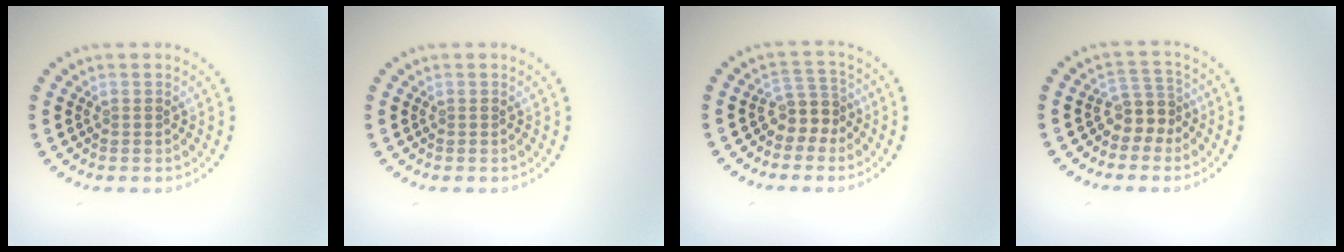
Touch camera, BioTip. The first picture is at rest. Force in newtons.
{"total": 0.0}
{"total": 2.7, "press": 2.0, "slide": 1.8}
{"total": 2.7, "press": 2.0, "slide": 1.8}